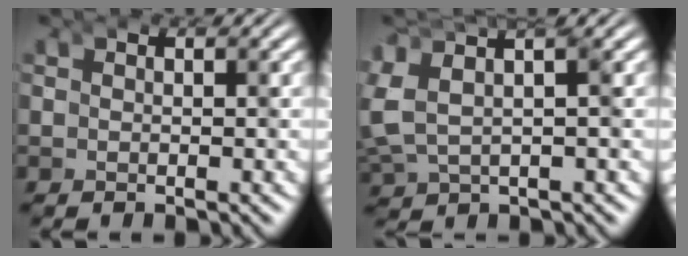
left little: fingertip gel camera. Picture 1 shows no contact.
{"total": 6.9, "force": [-0.2, 5.3, 4.4], "torque": [-0.113, -0.002, -0.007]}